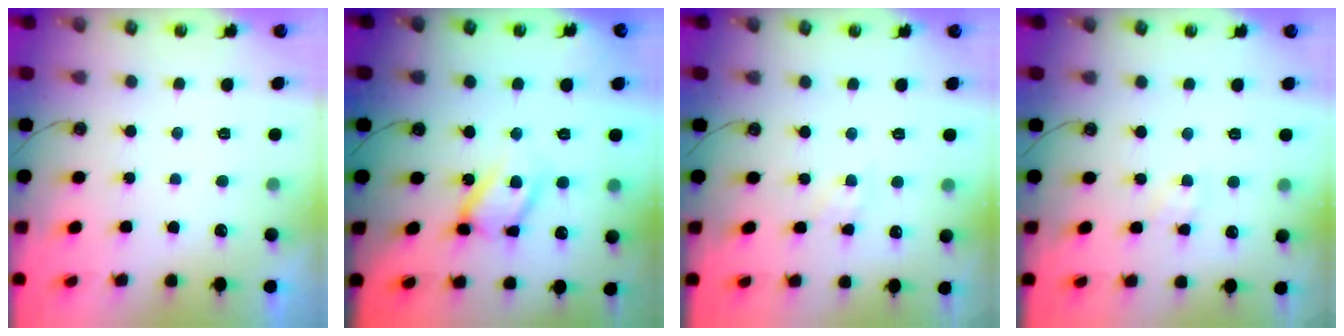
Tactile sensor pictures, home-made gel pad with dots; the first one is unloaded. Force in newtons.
{"total": 14.2, "press": 14.1, "slide": 1.2}
{"total": 2.8, "press": 2.8, "slide": 0.5}
{"total": 1.8, "press": 1.8, "slide": 0.2}